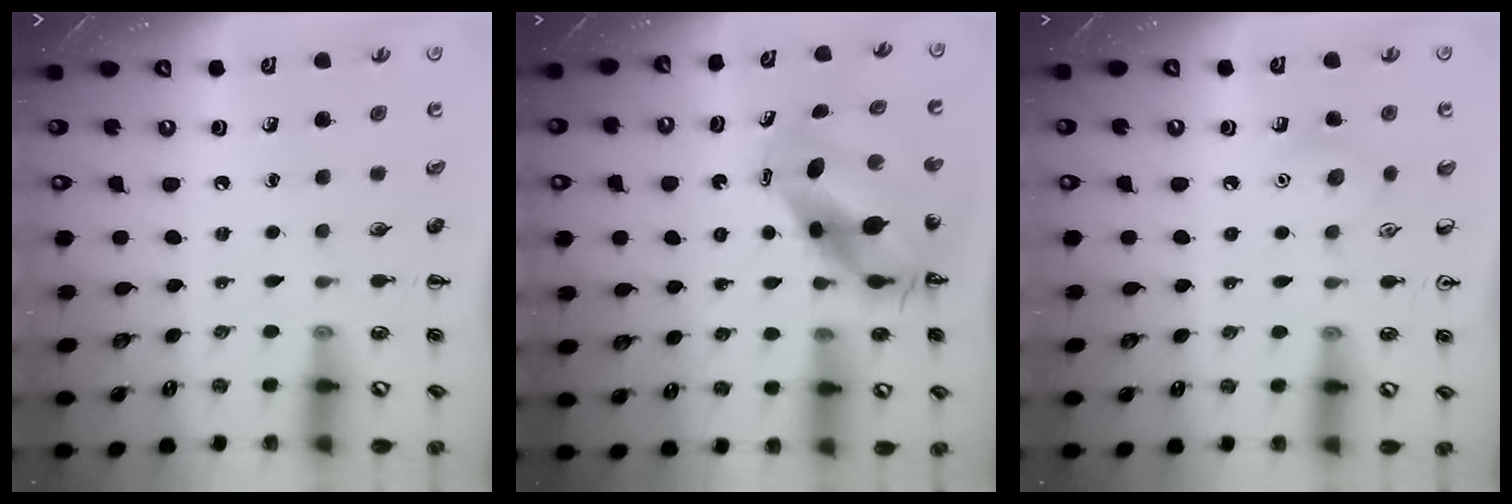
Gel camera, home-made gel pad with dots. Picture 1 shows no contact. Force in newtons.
{"total": 8.4, "press": 8.0, "slide": 2.4}
{"total": 6.8, "press": 6.6, "slide": 1.6}